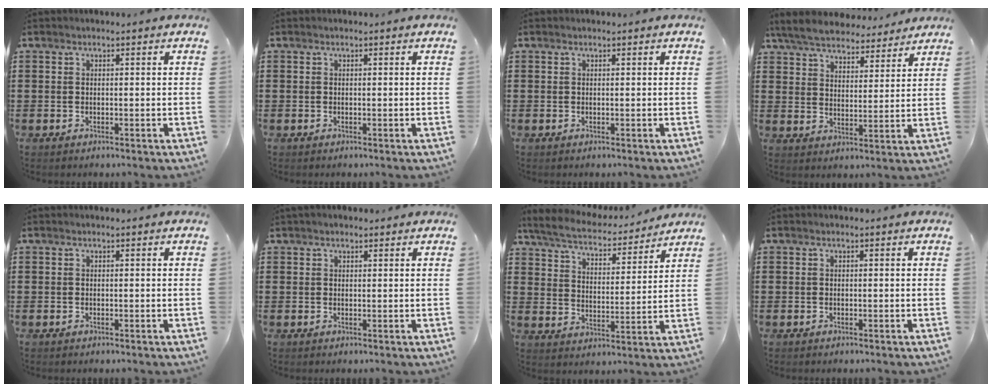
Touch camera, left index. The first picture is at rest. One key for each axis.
{"total": 0.0}
{"total": 0.0}
{"total": 6.3, "fx": 6.0, "fy": 1.1, "fz": 1.5, "tx": -0.058, "ty": -0.028, "tz": 0.107}
{"total": 0.0}
{"total": 1.0, "fx": 0.8, "fy": 0.4, "fz": 0.4, "tx": -0.009, "ty": 0.004, "tz": 0.016}
{"total": 5.4, "fx": 5.1, "fy": 0.5, "fz": 1.6, "tx": -0.058, "ty": -0.035, "tz": 0.083}
{"total": 0.0}